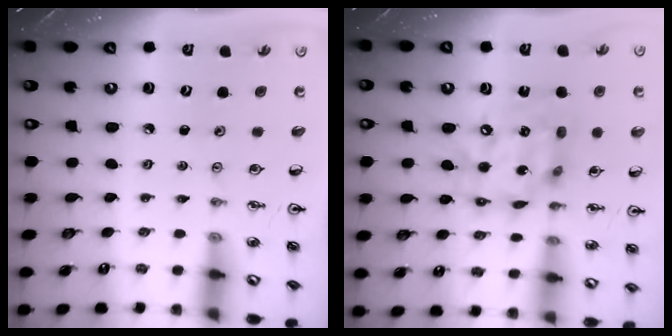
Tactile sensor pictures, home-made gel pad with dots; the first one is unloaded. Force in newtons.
{"total": 14.7, "press": 14.7, "slide": 1.0}